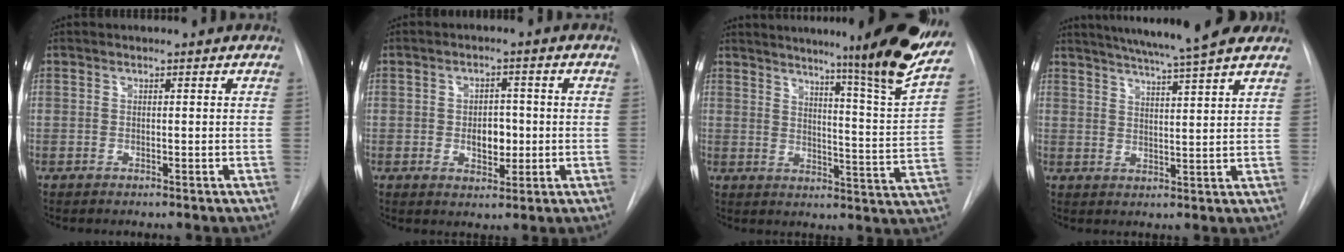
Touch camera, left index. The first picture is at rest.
{"total": 4.5, "force": [-0.4, 2.7, 3.5], "torque": [-0.047, 0.003, 0.001]}
{"total": 18.8, "force": [15.5, -1.7, 10.5], "torque": [-0.141, -0.071, 0.190]}
{"total": 14.1, "force": [12.1, 0.3, 7.4], "torque": [-0.120, 0.014, 0.163]}